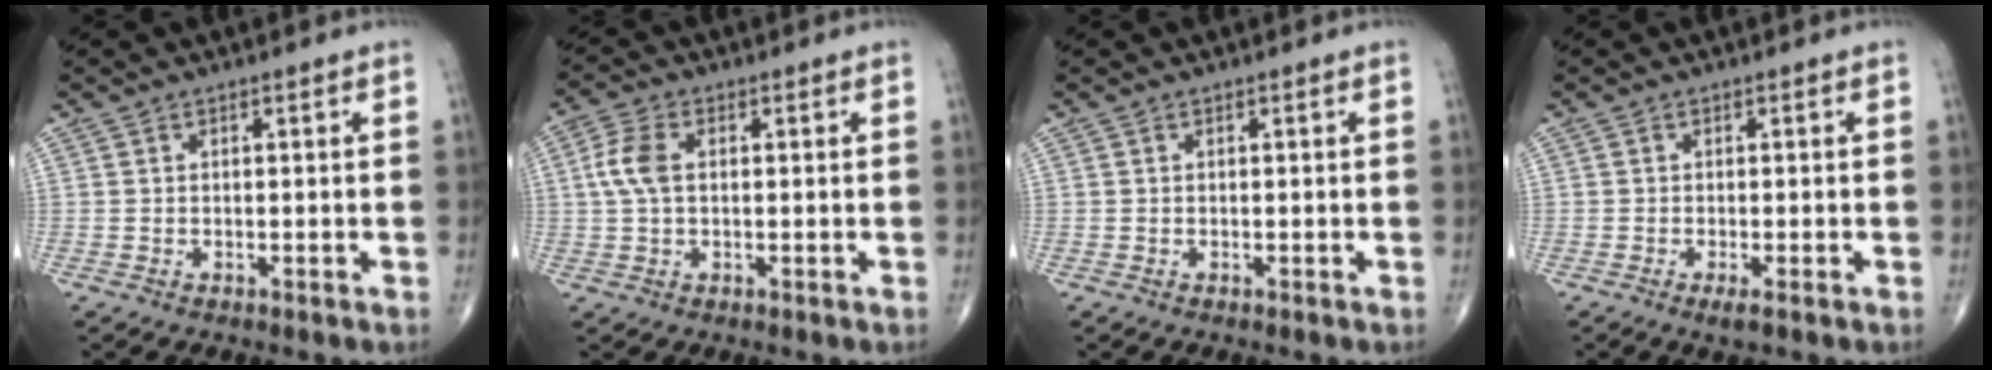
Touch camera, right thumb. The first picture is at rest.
{"total": 5.5, "force": [0.7, 3.2, 4.4], "torque": [-0.107, 0.013, 0.009]}
{"total": 0.0}
{"total": 1.7, "force": [-0.8, 0.3, 1.4], "torque": [-0.029, -0.005, -0.018]}